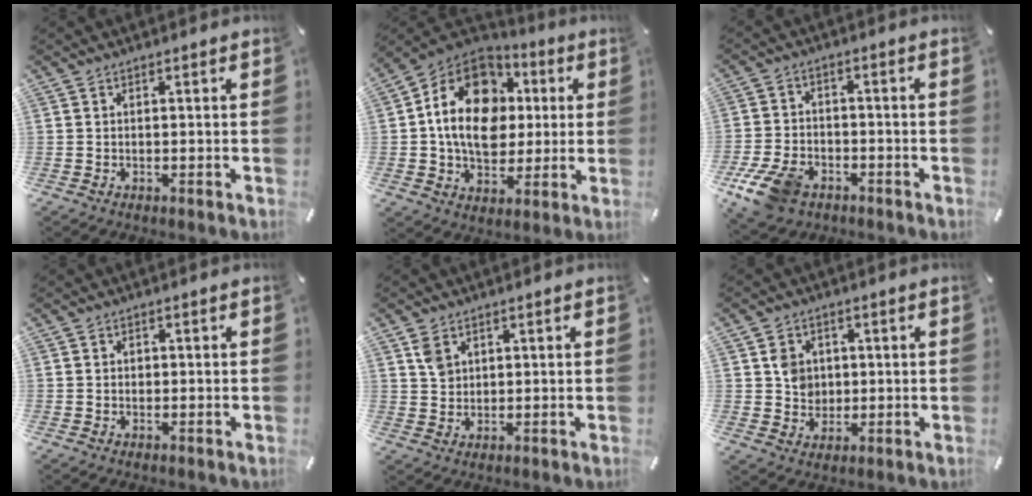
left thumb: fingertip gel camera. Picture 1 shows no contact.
{"total": 17.7, "force": [1.3, 13.9, 10.9], "torque": [-0.203, 0.004, 0.022]}
{"total": 10.0, "force": [-5.7, 6.4, 5.2], "torque": [-0.114, 0.026, -0.104]}
{"total": 0.8, "force": [0.0, 0.8, 0.2], "torque": [-0.006, 0.004, -0.002]}
{"total": 4.0, "force": [1.9, 3.2, 1.4], "torque": [-0.019, -0.003, 0.034]}
{"total": 5.7, "force": [1.0, 5.4, 1.5], "torque": [-0.018, 0.003, 0.018]}